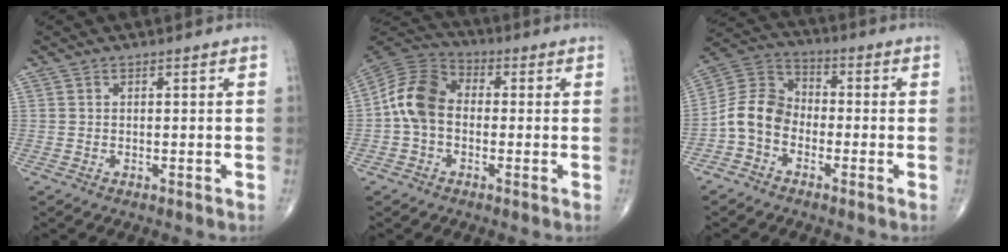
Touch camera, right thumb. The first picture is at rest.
{"total": 10.3, "force": [-0.7, 7.5, 7.1], "torque": [-0.130, 0.031, -0.030]}
{"total": 8.7, "force": [-3.0, 6.6, 4.9], "torque": [-0.082, 0.041, -0.075]}